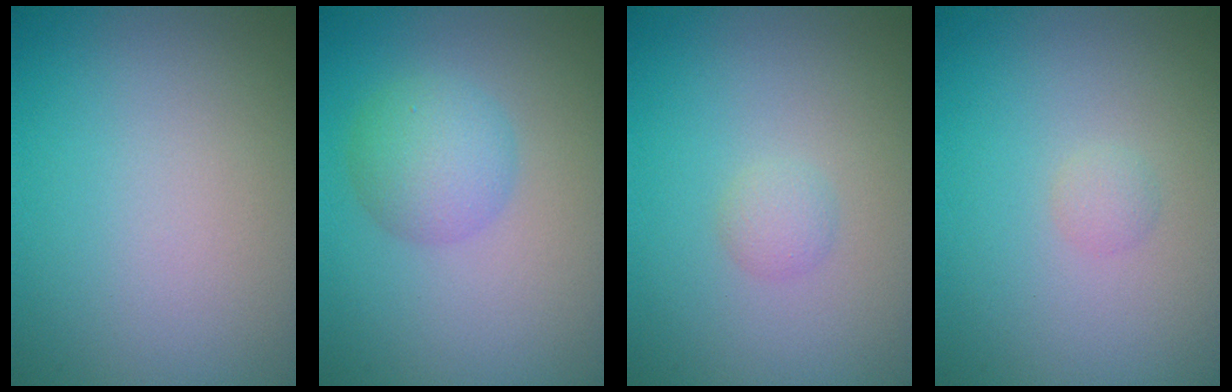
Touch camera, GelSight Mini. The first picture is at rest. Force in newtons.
{"total": 3.4, "press": 3.4, "slide": 0.1}
{"total": 1.0, "press": 1.0, "slide": 0.0}
{"total": 0.7, "press": 0.7, "slide": 0.0}